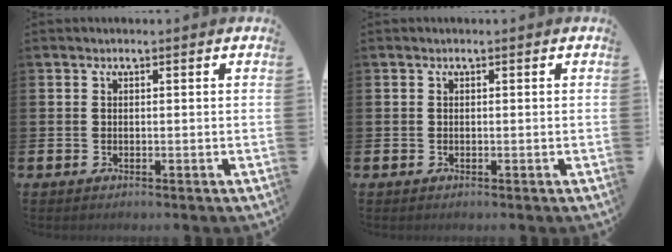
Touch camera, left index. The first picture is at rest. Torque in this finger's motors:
{"motor_torque": [-0.15, 0.07, -0.01, -0.01]}